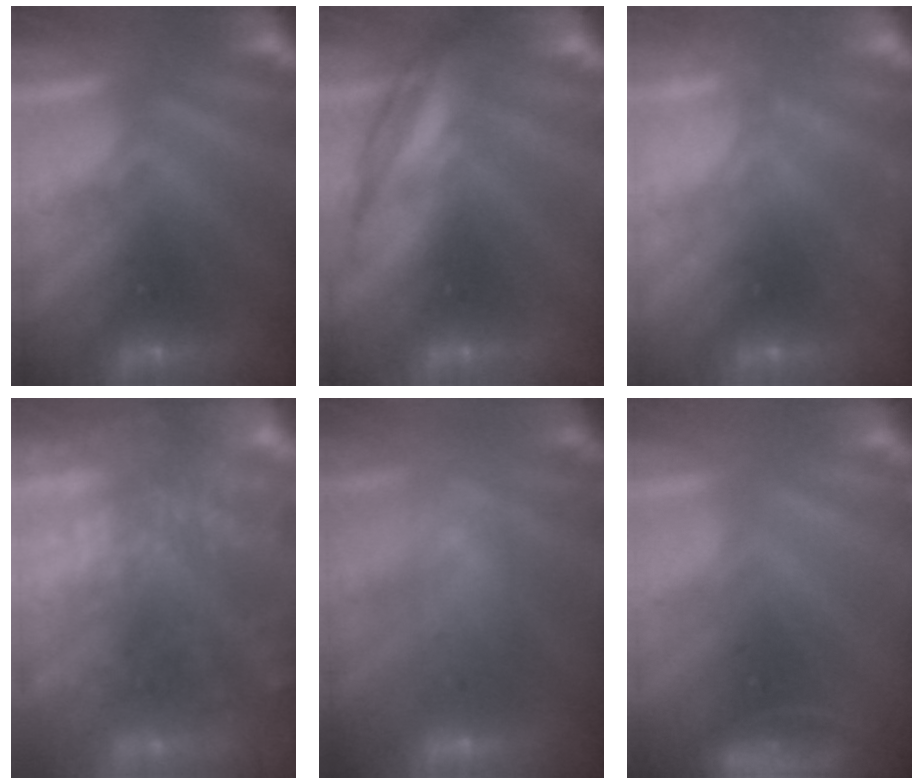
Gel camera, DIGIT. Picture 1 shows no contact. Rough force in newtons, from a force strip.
{"total": 2.6}
{"total": 2.2}
{"total": 8.2}
{"total": 7.9}
{"total": 3.5}